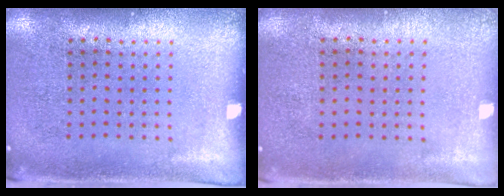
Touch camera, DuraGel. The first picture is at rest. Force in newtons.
{"total": 0.0}